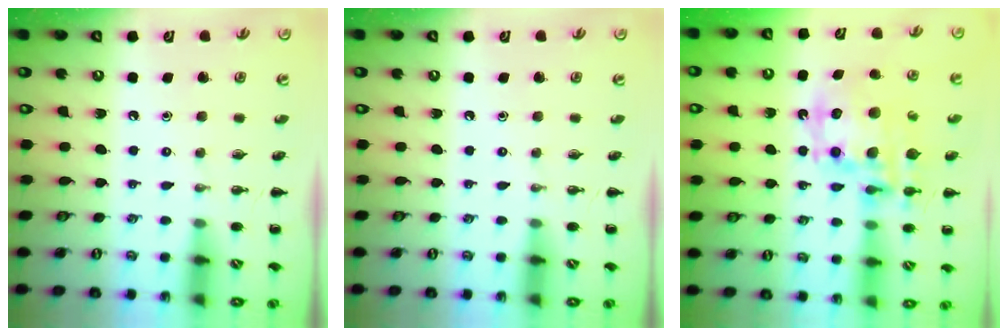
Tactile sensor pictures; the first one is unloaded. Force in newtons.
{"total": 0.0}
{"total": 16.2, "press": 15.8, "slide": 3.6}